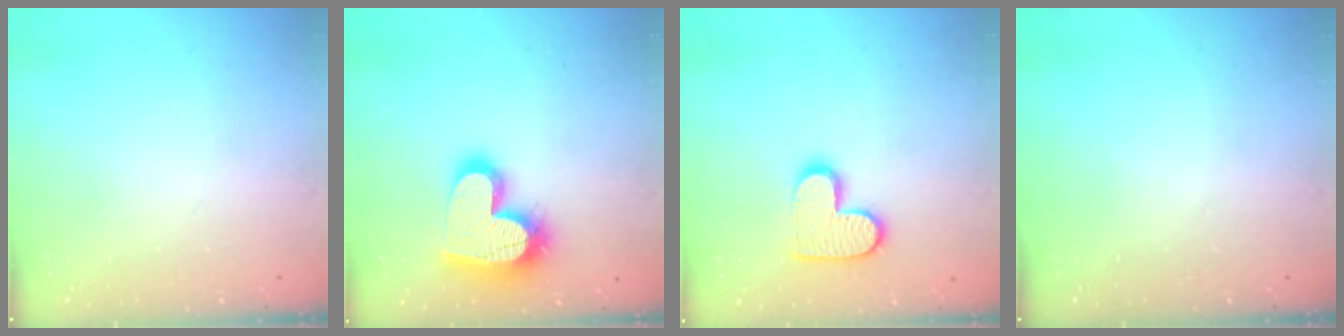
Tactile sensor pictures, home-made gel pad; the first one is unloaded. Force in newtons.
{"total": 19.3, "press": 19.2, "slide": 1.5}
{"total": 11.9, "press": 11.9, "slide": 0.6}
{"total": 0.0}